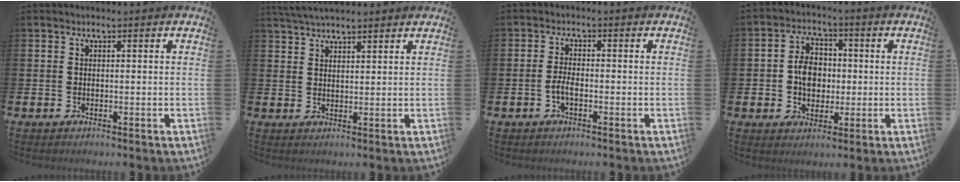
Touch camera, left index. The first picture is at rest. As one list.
[{"total": 3.7, "force": [3.5, 0.5, 1.0], "torque": [-0.025, -0.008, 0.064]}, {"total": 2.2, "force": [-0.9, 0.8, 1.8], "torque": [-0.028, 0.000, -0.019]}, {"total": 5.6, "force": [0.1, 4.5, 3.3], "torque": [-0.053, 0.008, -0.005]}]